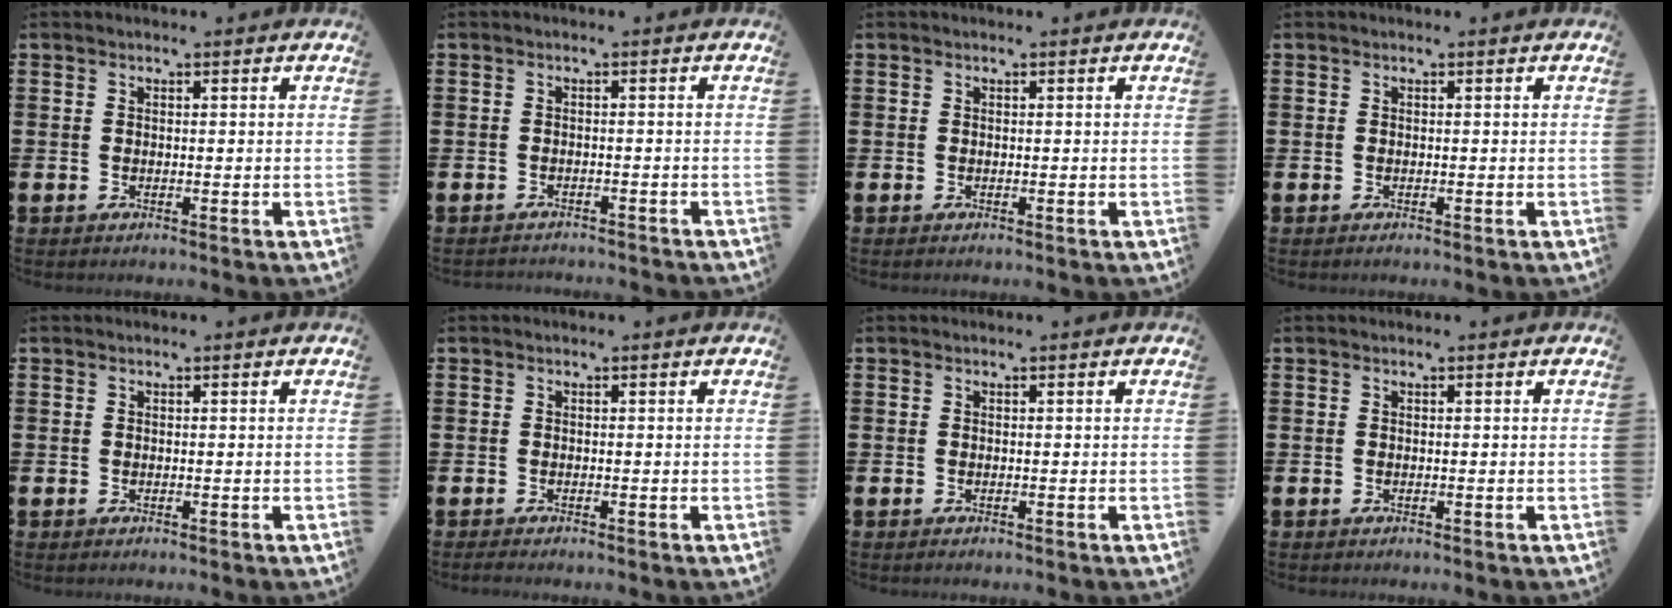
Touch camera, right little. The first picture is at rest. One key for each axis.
{"total": 0.9, "fx": -0.9, "fy": 0.0, "fz": -0.1, "tx": -0.001, "ty": 0.002, "tz": -0.019}
{"total": 0.0}
{"total": 0.0}
{"total": 0.0}
{"total": 0.6, "fx": -0.4, "fy": 0.1, "fz": 0.4, "tx": -0.006, "ty": -0.001, "tz": -0.009}
{"total": 0.0}
{"total": 0.0}